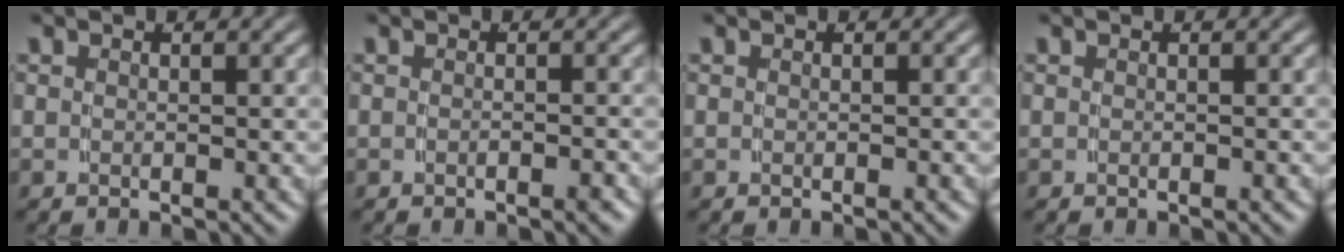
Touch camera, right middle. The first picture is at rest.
{"total": 0.8, "force": [-0.7, 0.0, 0.4], "torque": [-0.007, 0.006, -0.015]}
{"total": 0.0}
{"total": 0.0}